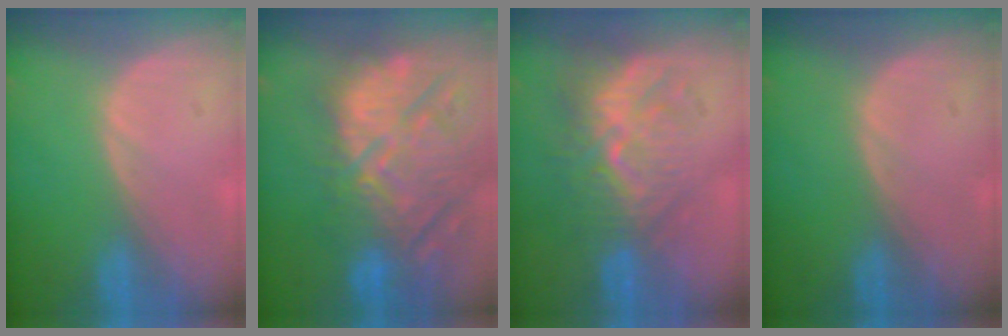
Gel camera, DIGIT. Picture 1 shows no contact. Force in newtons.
{"total": 14.5, "press": 12.7, "slide": 7.0}
{"total": 10.0, "press": 8.6, "slide": 4.9}
{"total": 0.0}